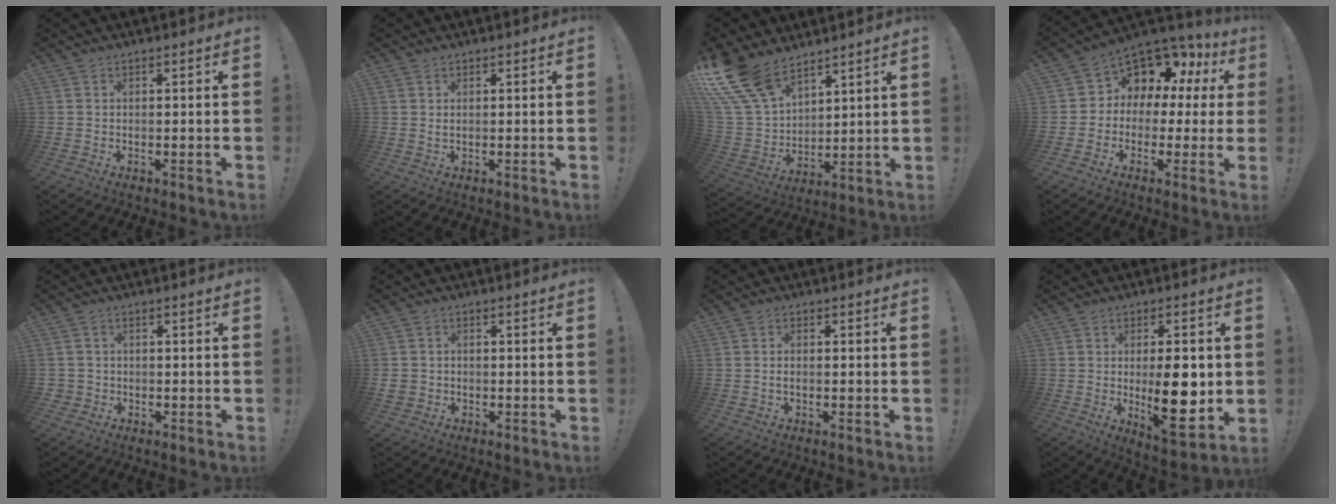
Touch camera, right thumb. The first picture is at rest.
{"total": 0.8, "force": [0.5, 0.3, 0.6], "torque": [-0.006, -0.001, 0.008]}
{"total": 18.1, "force": [12.8, 9.3, 8.9], "torque": [-0.195, -0.082, 0.243]}
{"total": 8.3, "force": [4.1, 6.1, 3.8], "torque": [-0.064, -0.044, 0.079]}
{"total": 2.2, "force": [-0.4, 2.0, 0.6], "torque": [-0.008, 0.002, -0.006]}
{"total": 2.9, "force": [-0.8, 2.5, 1.2], "torque": [-0.032, 0.004, -0.014]}
{"total": 1.3, "force": [-0.5, 0.6, 1.1], "torque": [-0.025, 0.005, -0.007]}
{"total": 14.6, "force": [-0.7, 5.6, 13.5], "torque": [-0.197, -0.019, -0.013]}